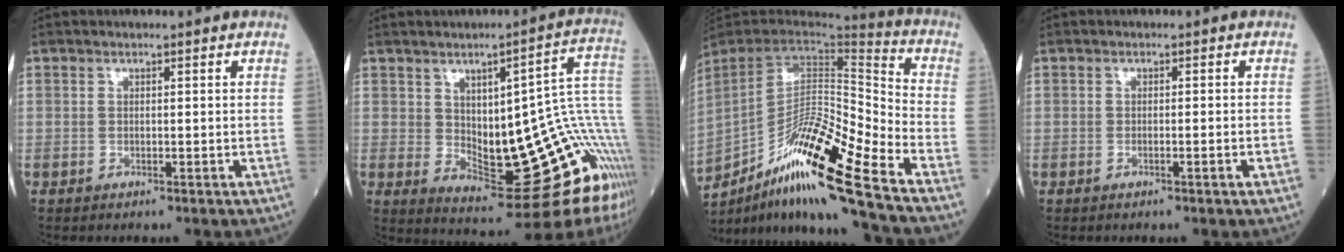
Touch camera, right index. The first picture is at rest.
{"total": 19.7, "force": [-2.7, 3.6, 19.2], "torque": [-0.179, 0.017, -0.021]}
{"total": 20.4, "force": [-13.9, -0.2, 14.9], "torque": [-0.276, -0.019, -0.256]}
{"total": 1.8, "force": [-0.9, -0.3, 1.5], "torque": [-0.029, 0.001, -0.011]}